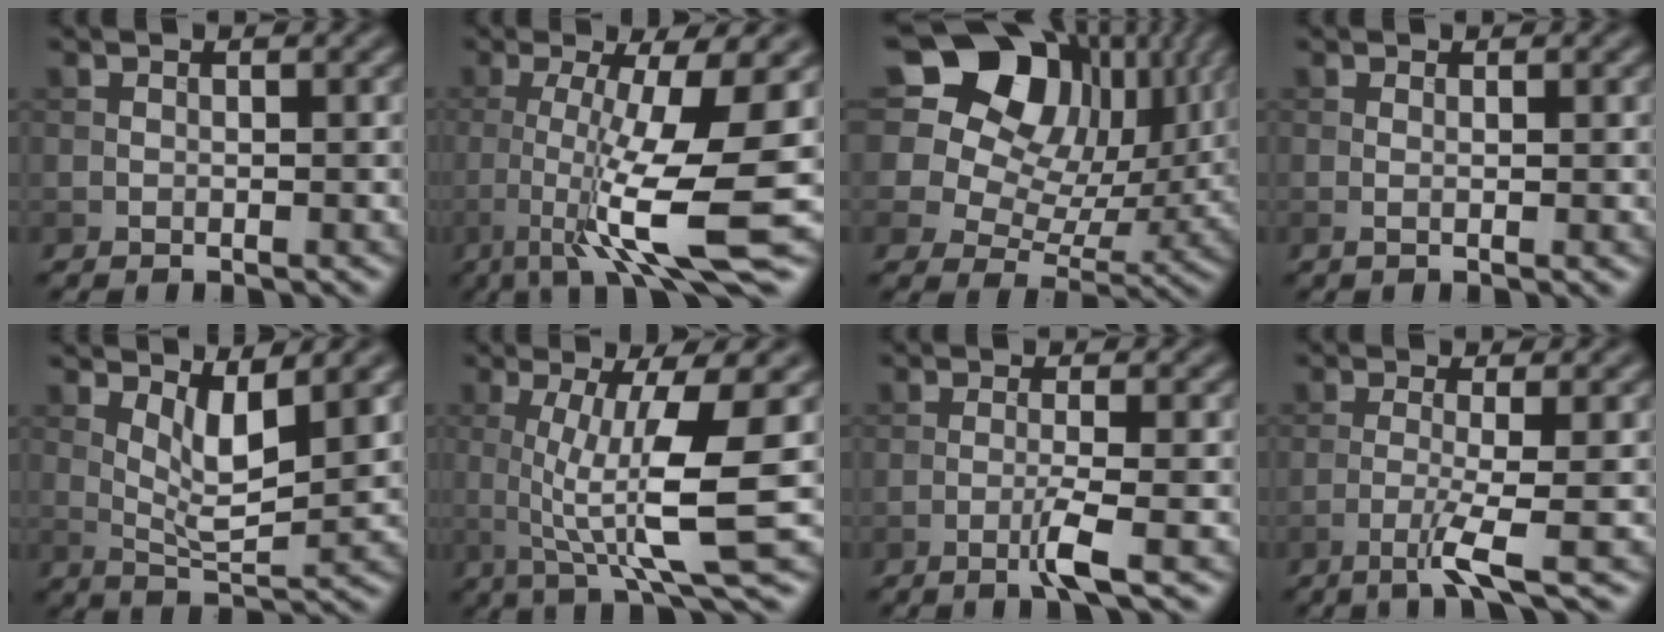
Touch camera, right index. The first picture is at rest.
{"total": 10.3, "force": [-2.0, 1.8, 9.9], "torque": [-0.150, -0.008, -0.035]}
{"total": 18.2, "force": [9.5, 12.4, 9.3], "torque": [-0.217, 0.076, 0.150]}
{"total": 1.3, "force": [0.1, 0.3, 1.3], "torque": [-0.018, 0.003, -0.002]}
{"total": 4.1, "force": [1.8, 1.1, 3.5], "torque": [-0.068, -0.012, 0.036]}
{"total": 8.4, "force": [0.5, 1.6, 8.2], "torque": [-0.125, -0.006, 0.012]}
{"total": 2.6, "force": [-1.0, 0.1, 2.4], "torque": [-0.045, 0.003, -0.027]}
{"total": 3.5, "force": [-1.5, 0.3, 3.2], "torque": [-0.058, 0.002, -0.042]}